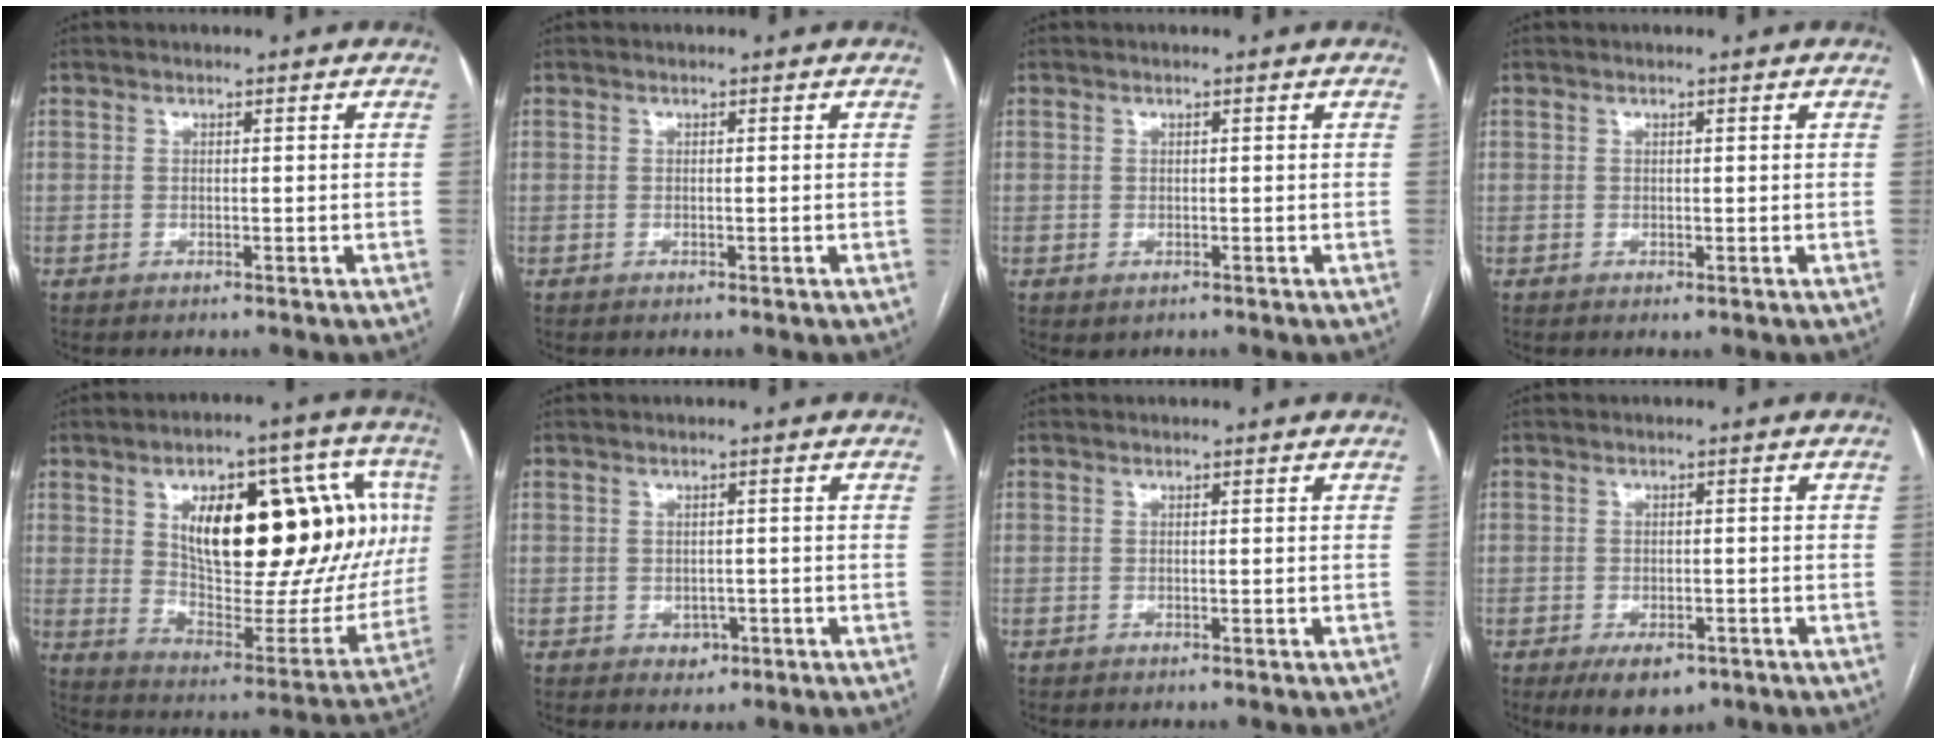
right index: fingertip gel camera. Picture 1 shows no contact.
{"total": 0.0}
{"total": 0.7, "force": [-0.1, 0.6, 0.4], "torque": [-0.004, 0.000, 0.002]}
{"total": 0.5, "force": [0.1, 0.3, 0.4], "torque": [-0.006, -0.001, 0.005]}
{"total": 28.6, "force": [7.3, 11.0, 25.4], "torque": [-0.349, 0.038, 0.122]}
{"total": 2.2, "force": [-0.8, 1.8, 1.0], "torque": [-0.008, 0.003, -0.004]}
{"total": 0.0}
{"total": 5.8, "force": [-3.5, 3.2, 3.3], "torque": [-0.050, -0.003, -0.045]}